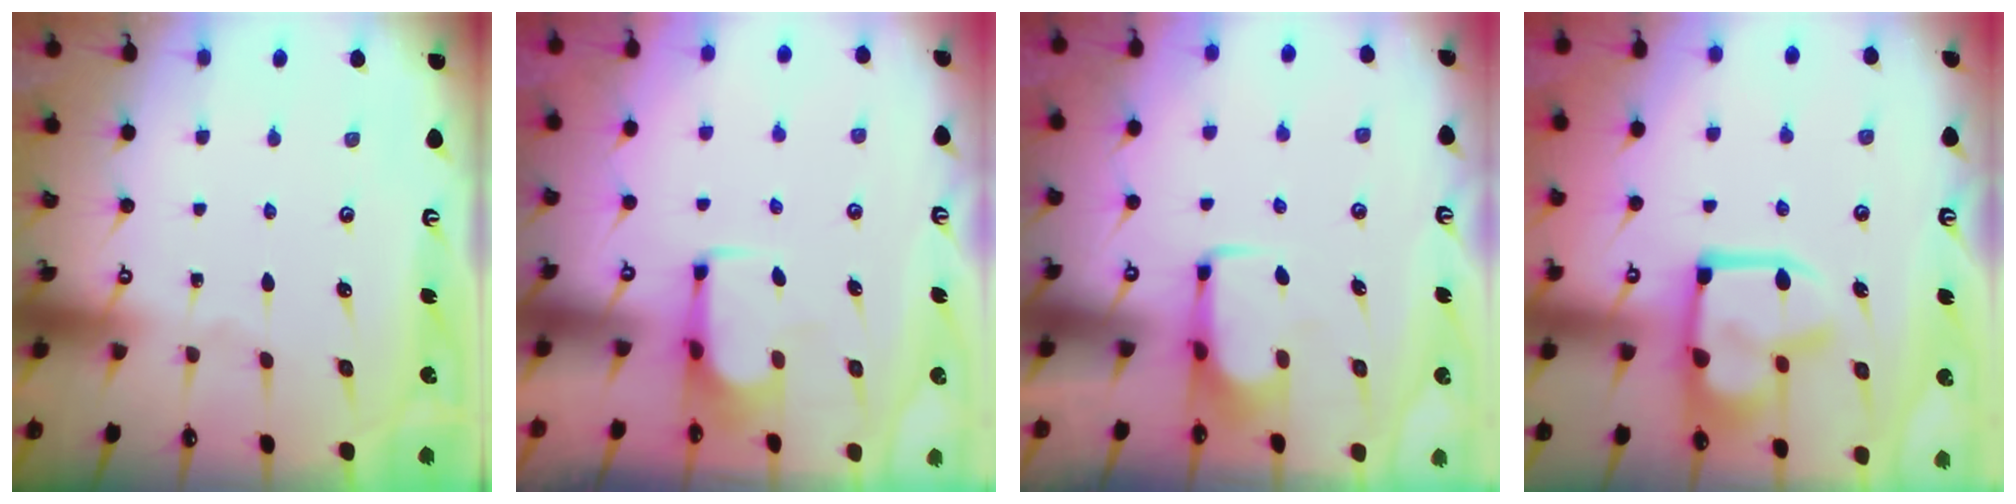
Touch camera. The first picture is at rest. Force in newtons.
{"total": 3.7, "press": 3.6, "slide": 1.0}
{"total": 2.1, "press": 2.0, "slide": 0.4}
{"total": 11.5, "press": 11.4, "slide": 1.5}